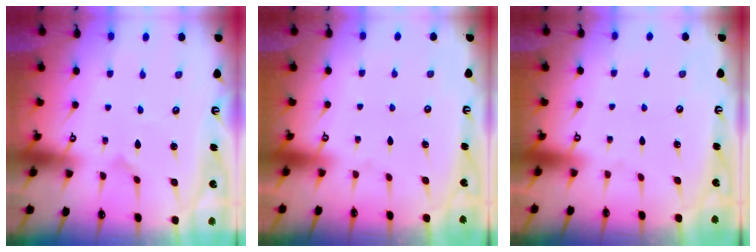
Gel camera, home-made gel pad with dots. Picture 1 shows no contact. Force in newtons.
{"total": 0.0}
{"total": 0.0}